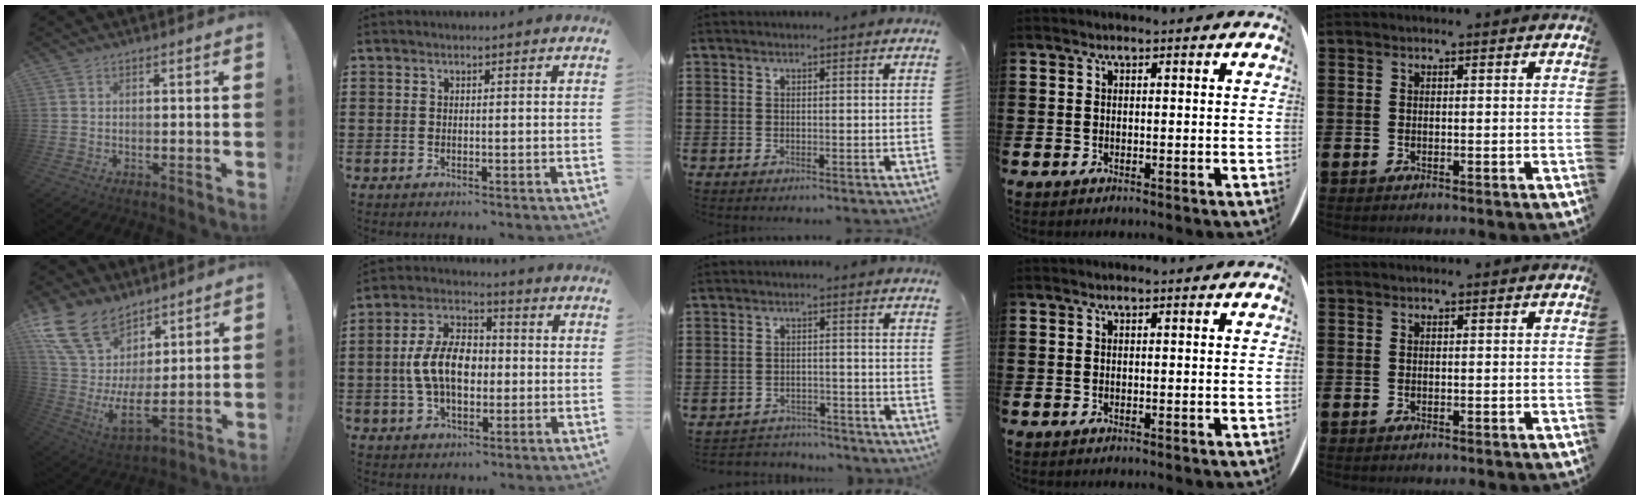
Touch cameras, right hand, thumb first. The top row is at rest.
{"thumb": {"total": 17.0, "force": [9.6, 9.1, 10.7], "torque": [-0.239, -0.078, 0.177]}, "index": {"total": 9.3, "force": [-0.6, 5.9, 7.2], "torque": [-0.170, 0.010, -0.018]}, "middle": {"total": 2.6, "force": [-2.5, 0.5, -0.2], "torque": [-0.005, 0.000, -0.055]}}